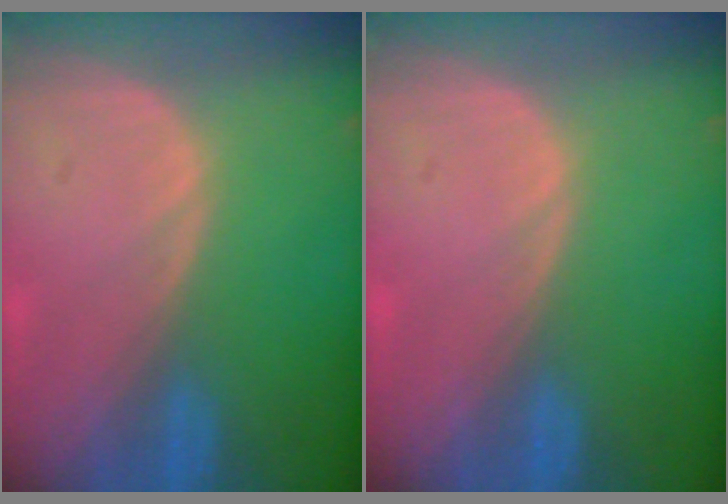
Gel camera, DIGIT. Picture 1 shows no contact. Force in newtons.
{"total": 0.0}